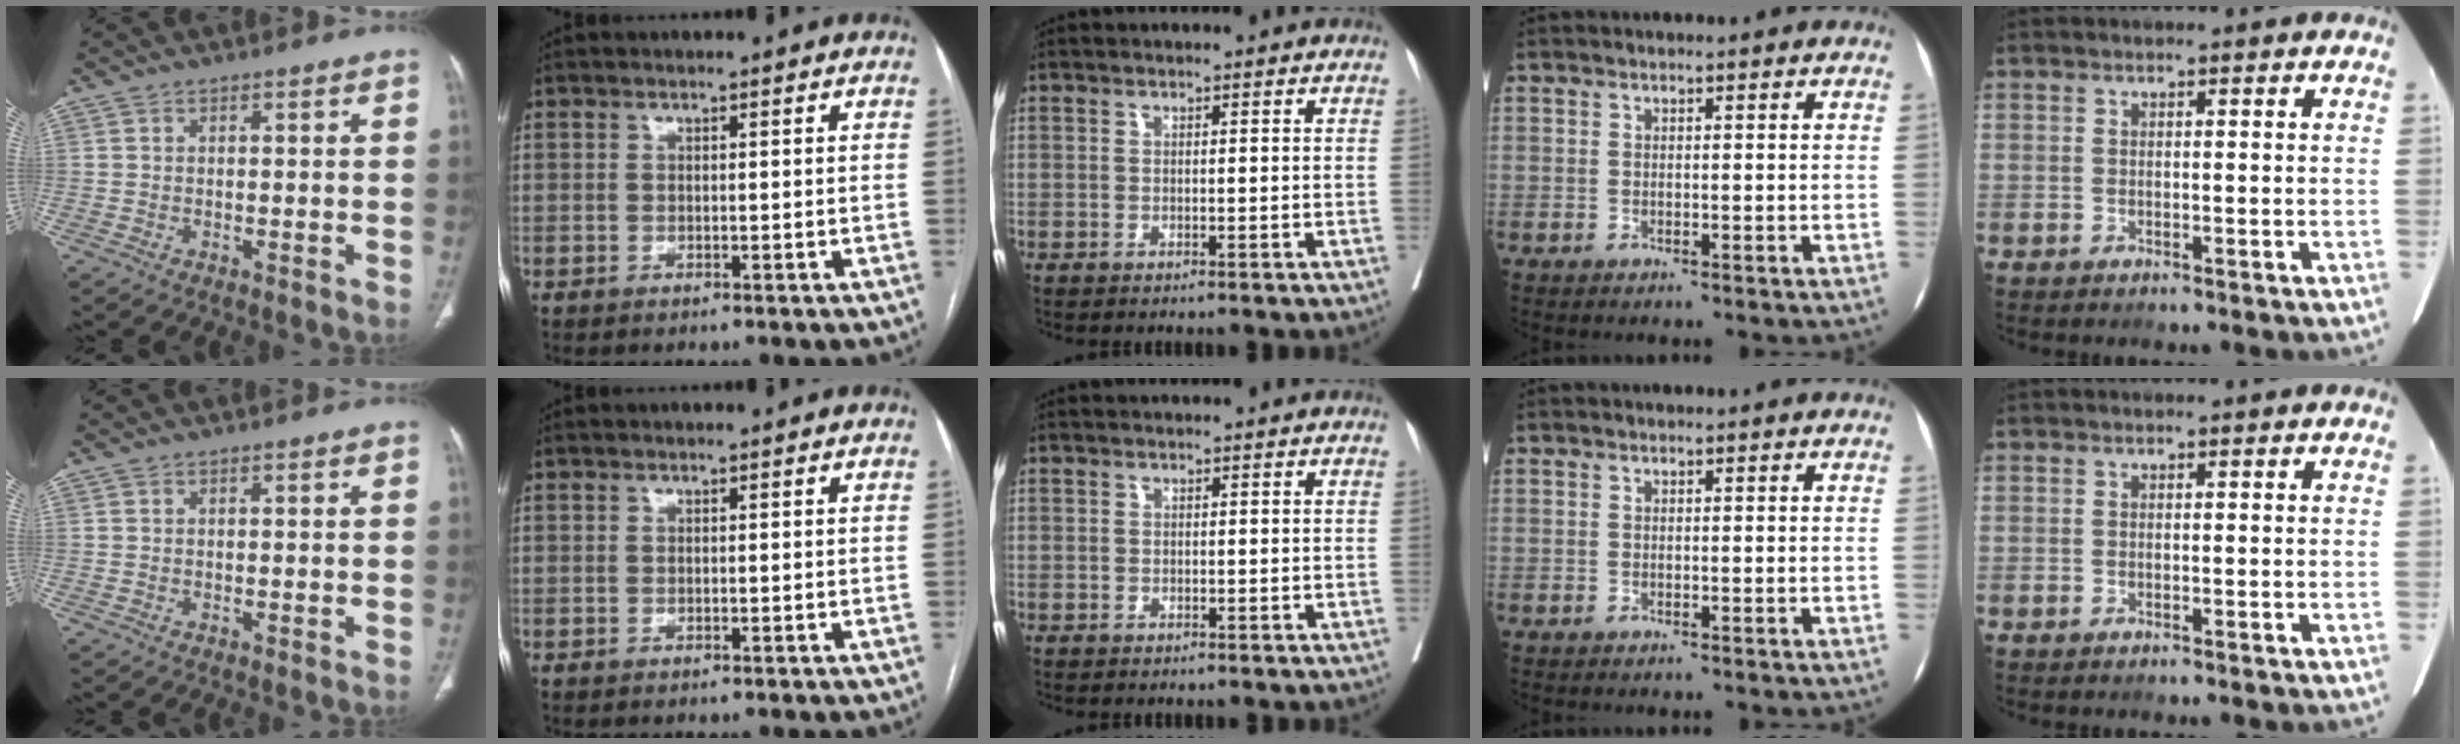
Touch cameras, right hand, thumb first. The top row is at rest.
{}